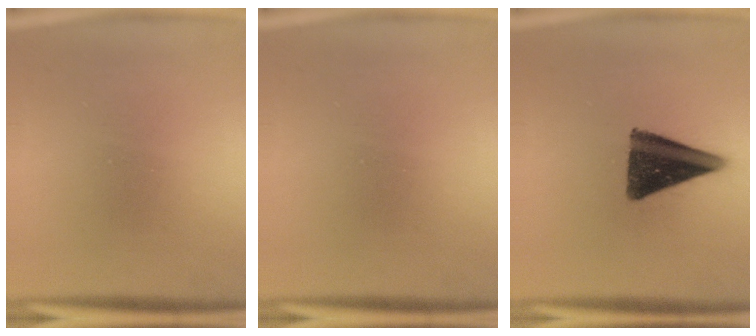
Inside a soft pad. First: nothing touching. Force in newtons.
{"total": 0.0}
{"total": 13.3}